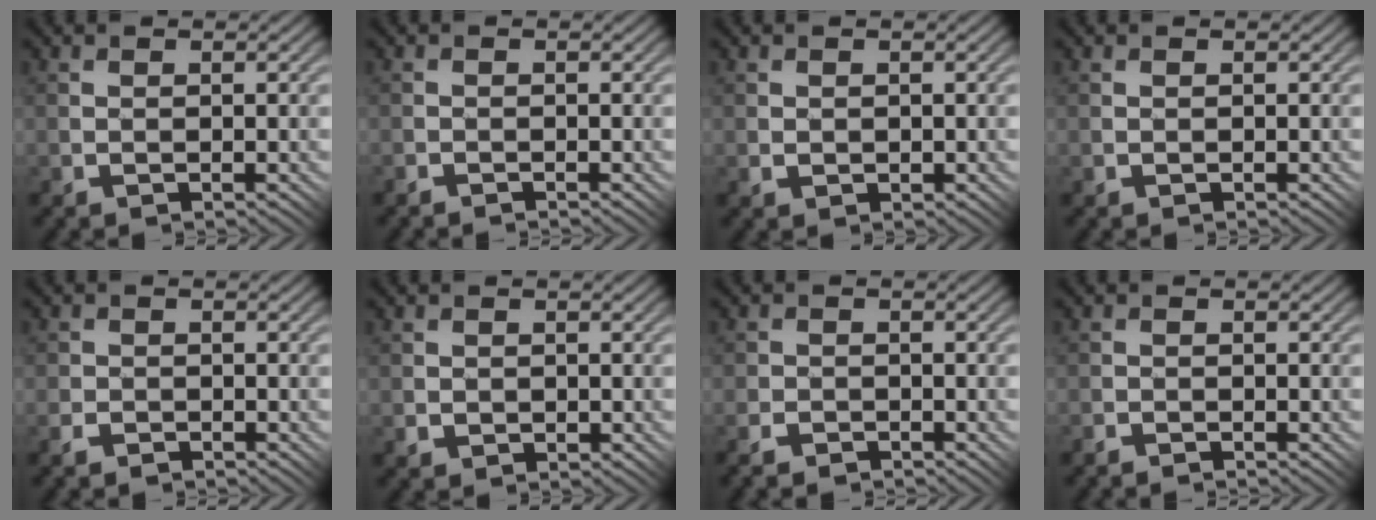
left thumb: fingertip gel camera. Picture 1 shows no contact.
{"total": 1.0, "force": [-1.0, 0.1, 0.0], "torque": [-0.001, 0.001, -0.023]}
{"total": 0.9, "force": [0.3, 0.8, 0.3], "torque": [0.000, -0.003, 0.007]}
{"total": 0.0}
{"total": 2.2, "force": [-1.7, 1.2, 0.8], "torque": [-0.018, 0.004, -0.034]}
{"total": 1.2, "force": [-0.1, 1.2, 0.2], "torque": [0.000, 0.001, 0.000]}
{"total": 2.7, "force": [-2.2, 1.4, 0.8], "torque": [-0.016, 0.004, -0.043]}
{"total": 1.4, "force": [-1.3, 0.1, 0.1], "torque": [-0.001, 0.001, -0.029]}